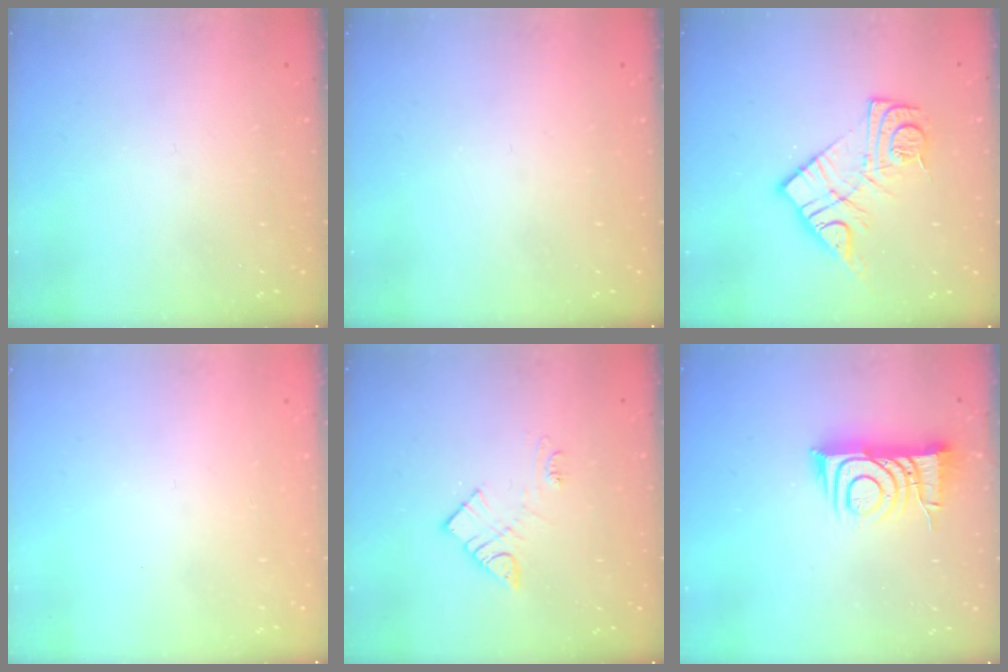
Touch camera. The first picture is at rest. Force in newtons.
{"total": 0.0}
{"total": 13.7, "press": 13.7, "slide": 1.0}
{"total": 1.5, "press": 1.5, "slide": 0.1}
{"total": 8.8, "press": 8.7, "slide": 0.4}
{"total": 9.8, "press": 9.7, "slide": 1.0}